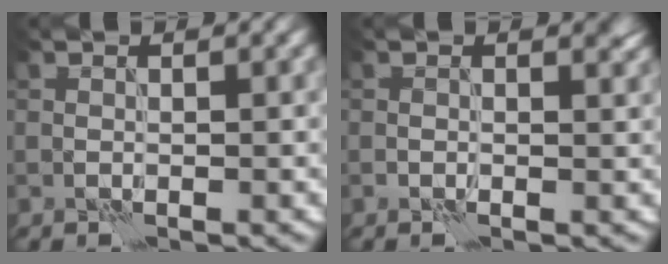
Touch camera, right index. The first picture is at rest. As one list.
[{"total": 1.1, "force": [0.3, 0.6, 0.8], "torque": [-0.005, -0.004, 0.005]}]